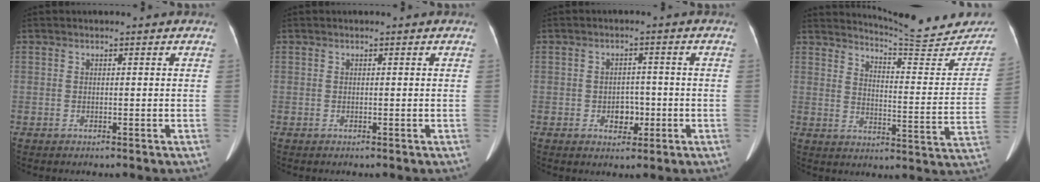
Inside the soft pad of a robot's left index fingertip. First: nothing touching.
{"total": 0.0}
{"total": 3.3, "force": [-0.9, 2.3, 2.1], "torque": [-0.028, 0.008, -0.008]}
{"total": 17.8, "force": [17.3, 0.9, 4.1], "torque": [-0.049, -0.095, 0.205]}